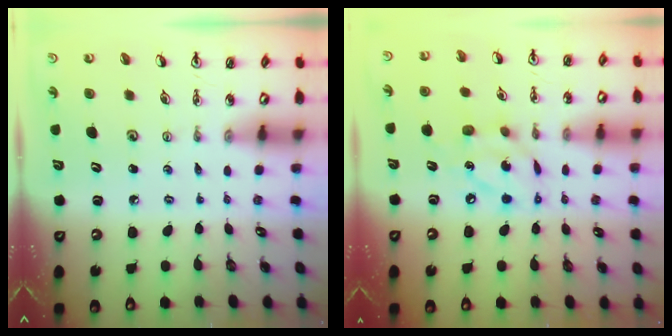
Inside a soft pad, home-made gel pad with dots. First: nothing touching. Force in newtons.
{"total": 12.3, "press": 12.2, "slide": 0.9}